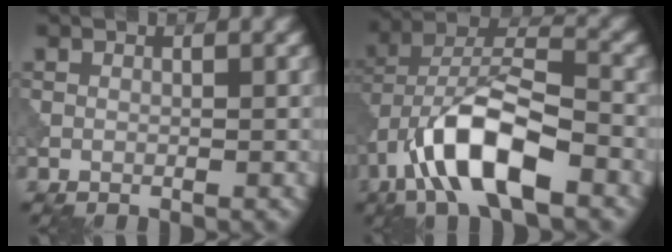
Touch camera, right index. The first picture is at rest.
{"total": 10.3, "force": [-4.9, 3.9, 8.2], "torque": [-0.151, 0.014, -0.092]}